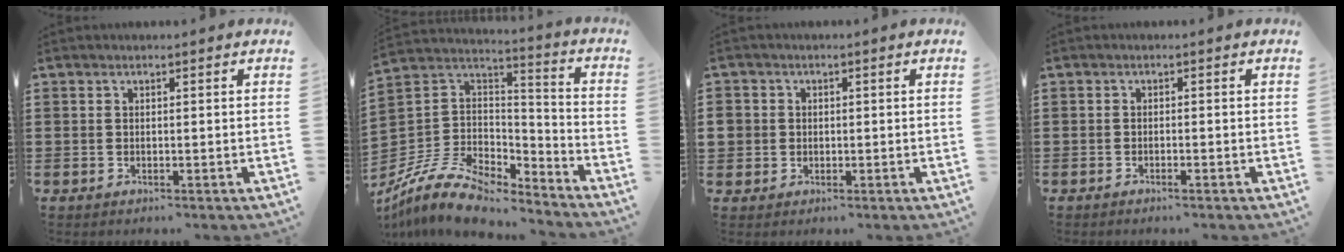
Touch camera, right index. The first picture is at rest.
{"total": 10.2, "force": [-8.2, 4.4, 4.2], "torque": [-0.103, 0.013, -0.162]}
{"total": 2.0, "force": [0.0, 2.0, 0.1], "torque": [-0.012, 0.009, -0.002]}
{"total": 0.7, "force": [-0.7, 0.1, 0.3], "torque": [-0.009, -0.003, -0.013]}